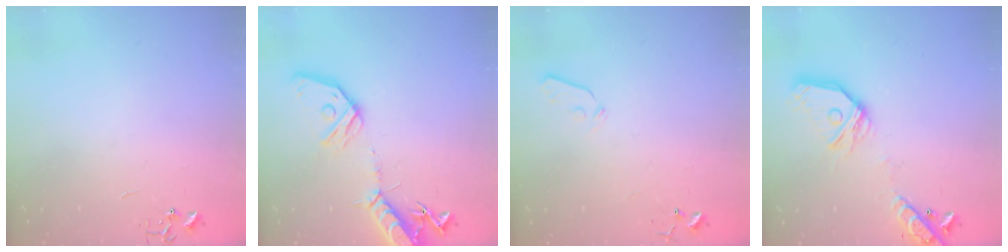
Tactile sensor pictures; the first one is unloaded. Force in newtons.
{"total": 16.6, "press": 16.2, "slide": 3.2}
{"total": 3.7, "press": 3.6, "slide": 0.6}
{"total": 17.7, "press": 17.5, "slide": 2.5}